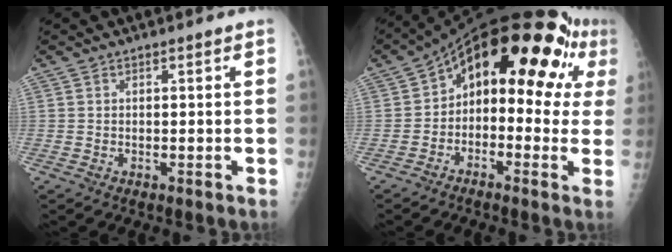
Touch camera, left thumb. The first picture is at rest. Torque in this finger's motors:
{"motor_torque": [0.10, 2.16, 1.54, -1.23, 0.23]}